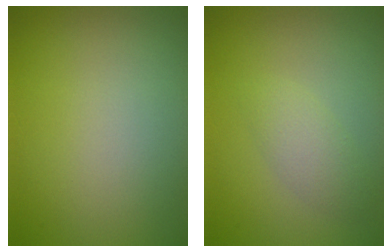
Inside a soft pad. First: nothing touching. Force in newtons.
{"total": 1.9, "press": 1.9, "slide": 0.1}